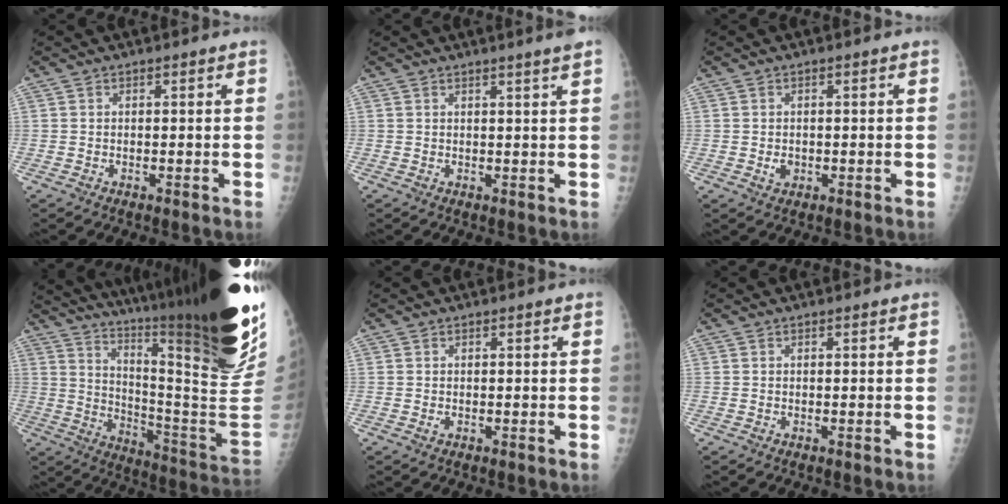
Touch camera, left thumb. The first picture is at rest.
{"total": 3.2, "force": [2.4, -0.7, 2.0], "torque": [-0.024, -0.009, 0.031]}
{"total": 1.7, "force": [-0.2, 1.3, 1.0], "torque": [-0.010, 0.000, 0.002]}
{"total": 35.7, "force": [23.5, 4.8, 26.5], "torque": [-0.328, -0.121, 0.344]}
{"total": 0.9, "force": [0.2, 0.4, 0.7], "torque": [-0.011, 0.004, 0.006]}
{"total": 0.0}